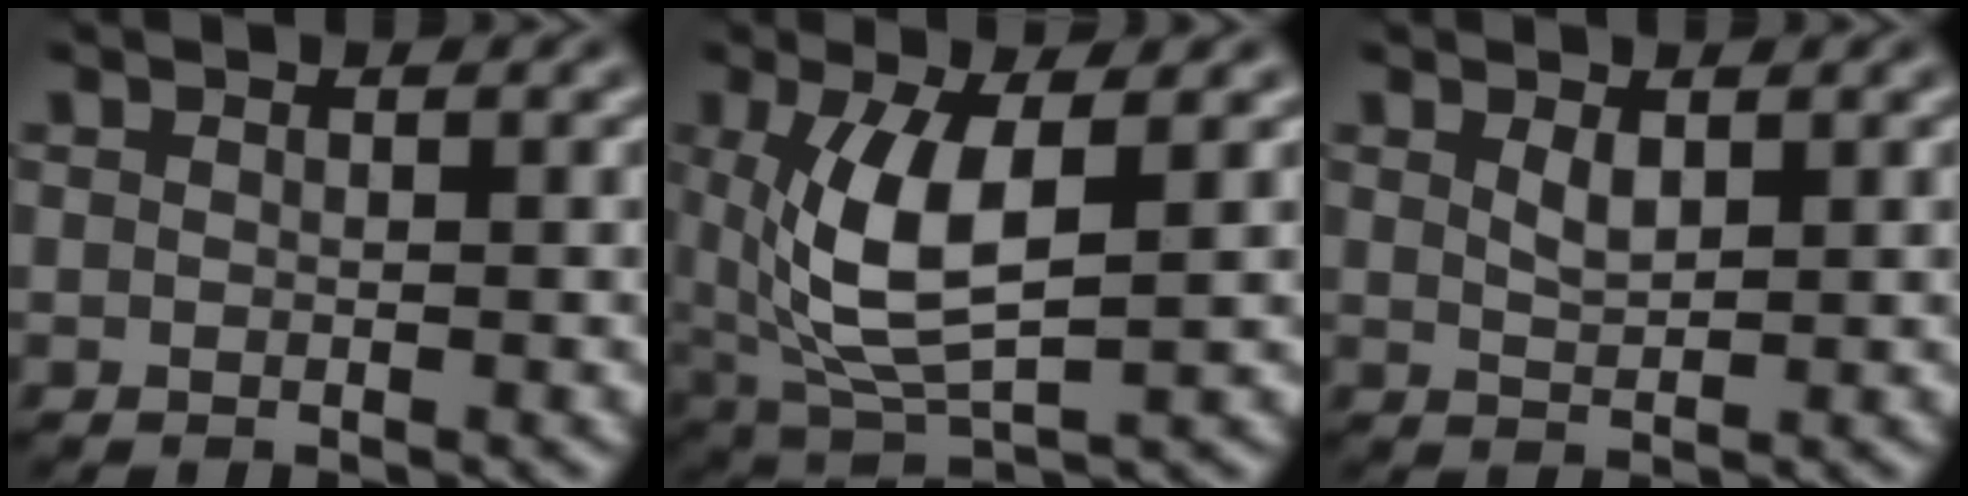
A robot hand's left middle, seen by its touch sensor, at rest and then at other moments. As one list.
[{"total": 7.1, "force": [1.2, 2.6, 6.4], "torque": [-0.141, -0.012, 0.028]}, {"total": 1.3, "force": [0.8, 0.5, 1.0], "torque": [-0.023, -0.002, 0.017]}]